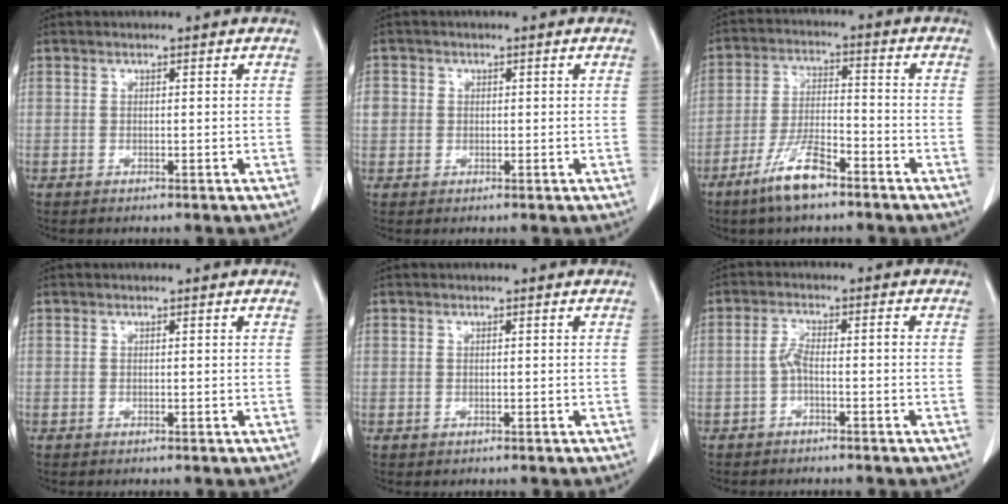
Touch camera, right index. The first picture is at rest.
{"total": 3.7, "force": [0.4, 3.4, 1.2], "torque": [-0.035, 0.016, 0.014]}
{"total": 8.4, "force": [-5.7, 2.0, 5.9], "torque": [-0.116, -0.007, -0.107]}
{"total": 0.0}
{"total": 0.6, "force": [0.0, 0.6, 0.0], "torque": [0.004, 0.004, -0.003]}
{"total": 2.8, "force": [-0.9, 0.7, 2.6], "torque": [-0.053, 0.011, -0.016]}